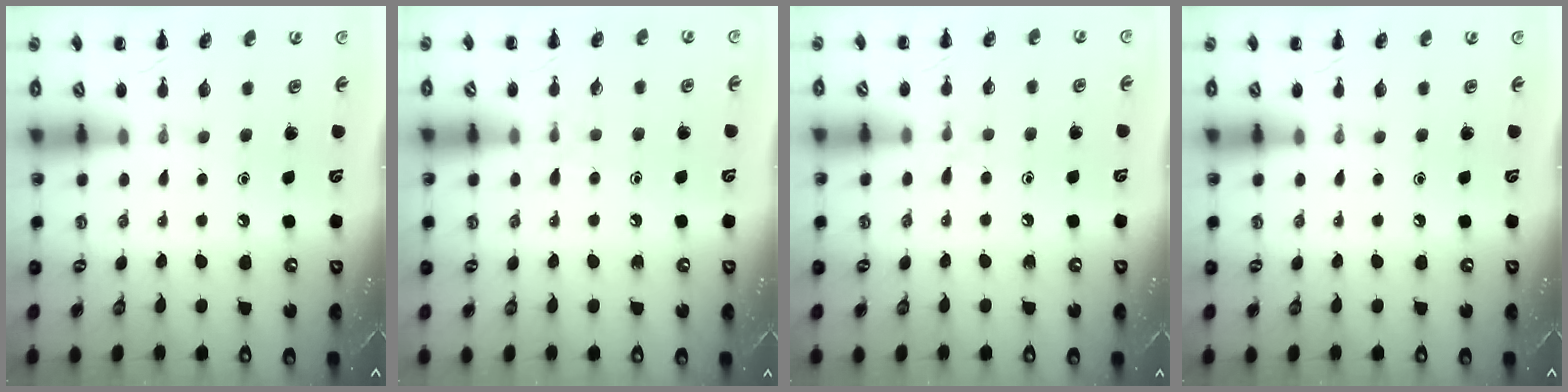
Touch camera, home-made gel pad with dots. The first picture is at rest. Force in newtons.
{"total": 5.2, "press": 5.0, "slide": 1.2}
{"total": 5.1, "press": 4.7, "slide": 2.0}
{"total": 0.0}